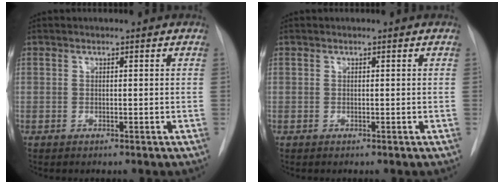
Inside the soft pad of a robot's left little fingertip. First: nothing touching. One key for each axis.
{"total": 0.0}